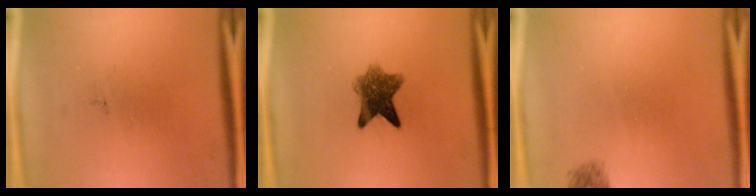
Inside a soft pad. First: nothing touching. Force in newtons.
{"total": 7.1}
{"total": 1.1}